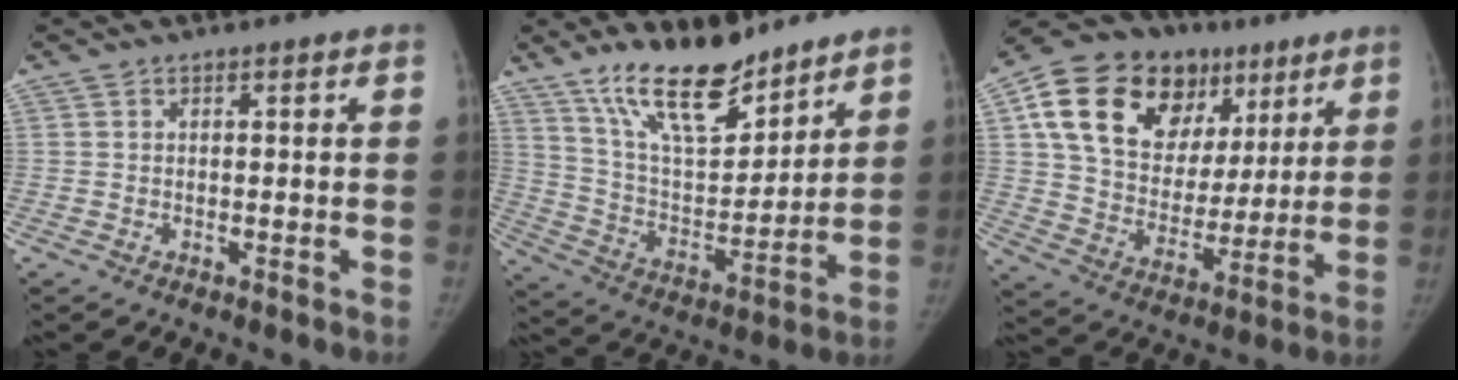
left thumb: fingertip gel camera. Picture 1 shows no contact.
{"total": 17.0, "force": [13.0, 6.3, 9.1], "torque": [-0.112, -0.083, 0.236]}
{"total": 24.8, "force": [11.1, 17.0, 14.4], "torque": [-0.206, 0.013, 0.189]}